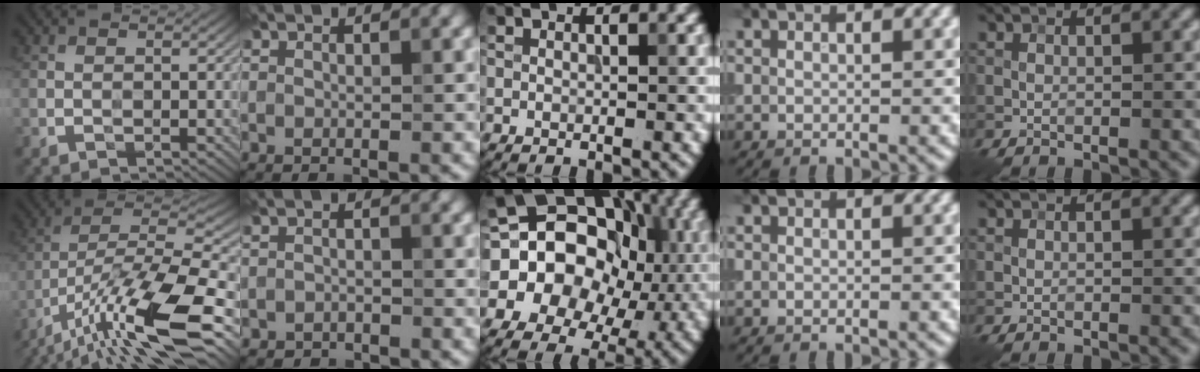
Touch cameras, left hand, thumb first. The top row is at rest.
{"thumb": {"total": 17.3, "force": [-10.2, 4.7, 13.1], "torque": [-0.257, -0.010, -0.192]}, "index": {"total": 0.8, "force": [-0.6, 0.5, 0.0], "torque": [0.001, -0.001, -0.011]}, "middle": {"total": 14.2, "force": [-0.1, 12.0, 7.5], "torque": [-0.126, 0.011, -0.030]}}